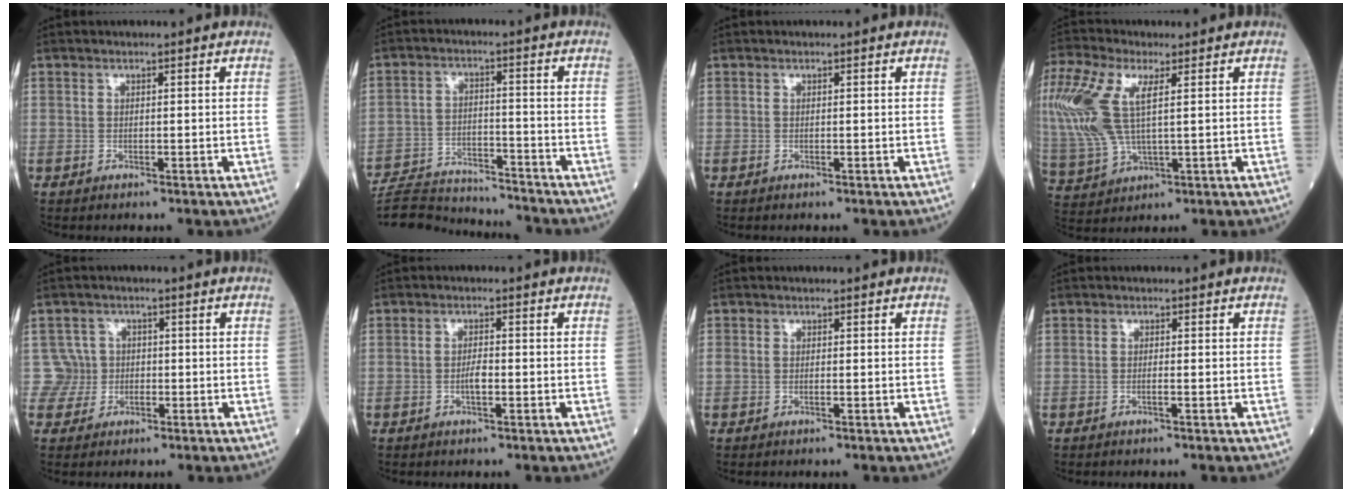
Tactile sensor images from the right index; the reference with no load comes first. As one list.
[{"total": 13.7, "force": [-13.3, 1.6, 2.7], "torque": [-0.050, 0.006, -0.205]}, {"total": 0.0}, {"total": 16.7, "force": [4.6, 6.9, 14.4], "torque": [-0.366, 0.013, 0.089]}, {"total": 3.4, "force": [-0.5, 3.3, -0.6], "torque": [0.025, 0.011, -0.015]}, {"total": 2.3, "force": [-0.6, 0.6, 2.1], "torque": [-0.040, 0.002, -0.010]}, {"total": 0.9, "force": [-0.1, 0.6, 0.7], "torque": [-0.027, 0.006, 0.000]}, {"total": 0.9, "force": [-0.3, 0.0, 0.9], "torque": [-0.019, 0.000, -0.007]}]